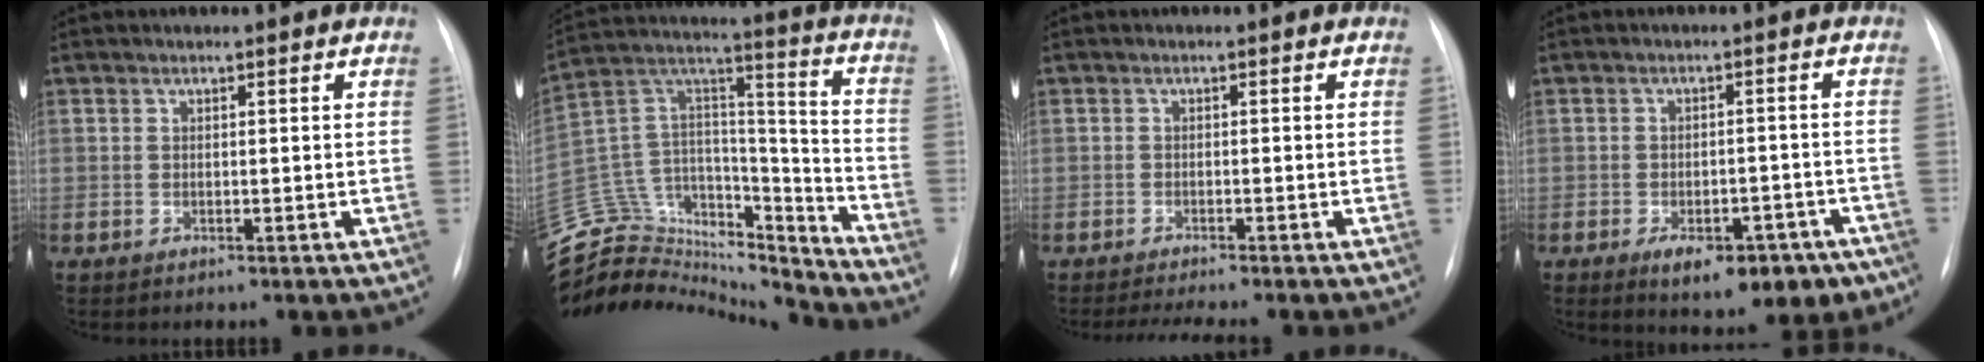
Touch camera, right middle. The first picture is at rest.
{"total": 31.2, "force": [-28.7, 9.0, 8.4], "torque": [-0.213, 0.028, -0.448]}
{"total": 4.2, "force": [-3.6, -0.4, 2.1], "torque": [-0.033, -0.008, -0.057]}
{"total": 10.9, "force": [-6.7, 5.3, 6.8], "torque": [-0.069, 0.013, -0.086]}